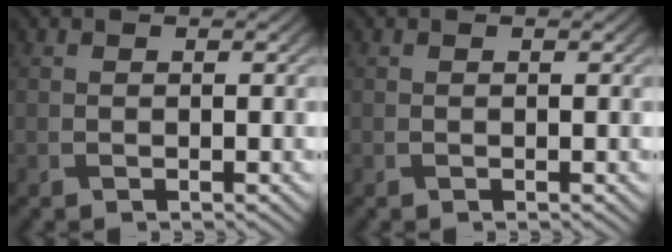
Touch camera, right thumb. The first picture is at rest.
{"total": 0.0}